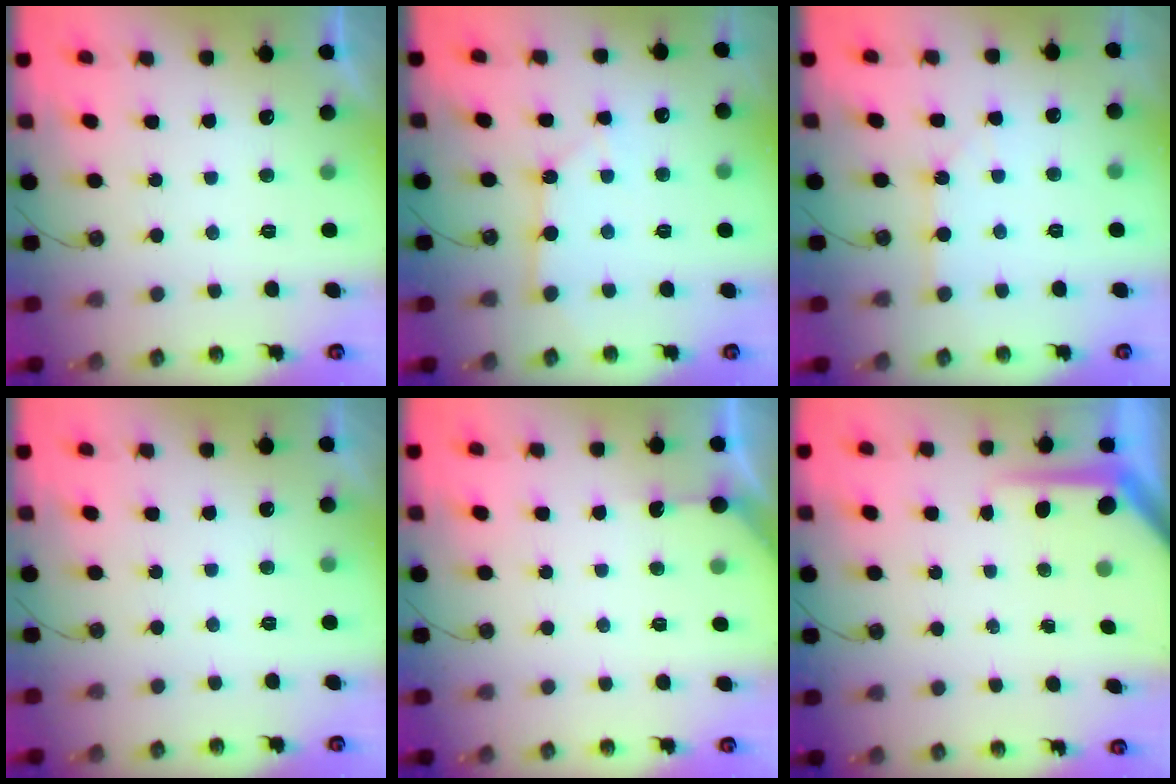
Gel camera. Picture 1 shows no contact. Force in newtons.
{"total": 2.6, "press": 2.6, "slide": 0.3}
{"total": 1.8, "press": 1.8, "slide": 0.1}
{"total": 0.0}
{"total": 4.1, "press": 4.1, "slide": 0.5}
{"total": 5.6, "press": 5.6, "slide": 0.4}